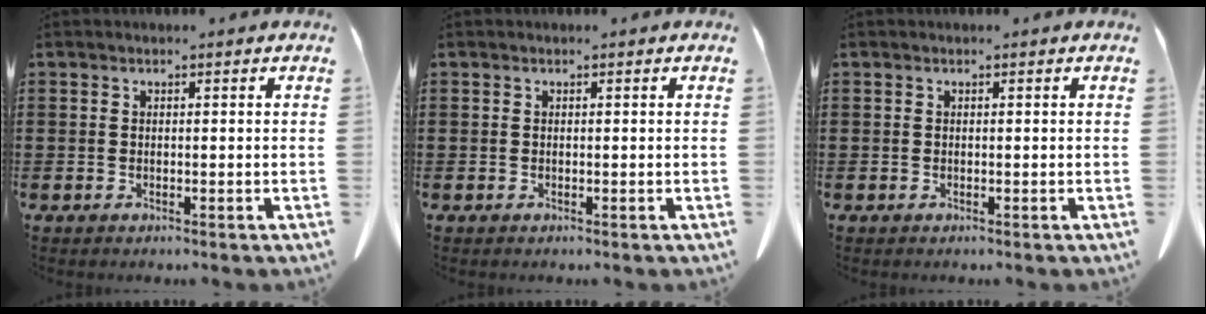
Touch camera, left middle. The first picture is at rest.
{"total": 0.0}
{"total": 0.0}